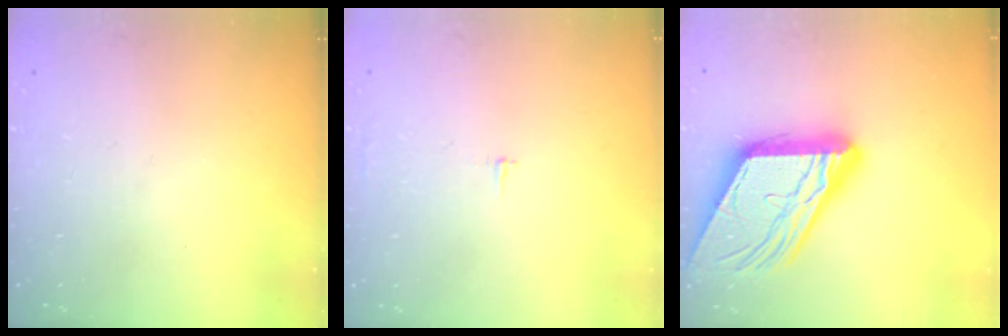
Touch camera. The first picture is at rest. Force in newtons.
{"total": 1.8, "press": 1.8, "slide": 0.1}
{"total": 20.7, "press": 20.6, "slide": 2.1}